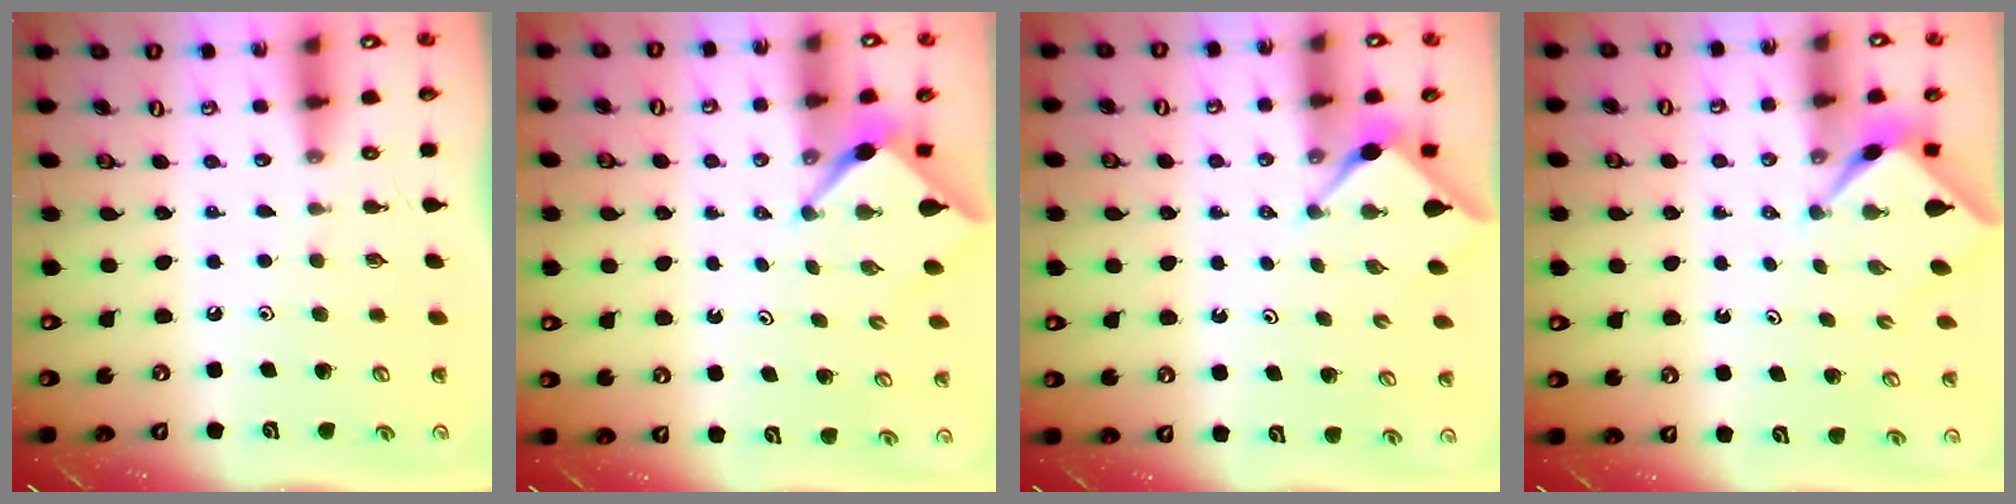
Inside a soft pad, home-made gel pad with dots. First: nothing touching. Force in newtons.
{"total": 2.5, "press": 2.5, "slide": 0.2}
{"total": 2.8, "press": 2.8, "slide": 0.4}
{"total": 2.1, "press": 2.1, "slide": 0.3}